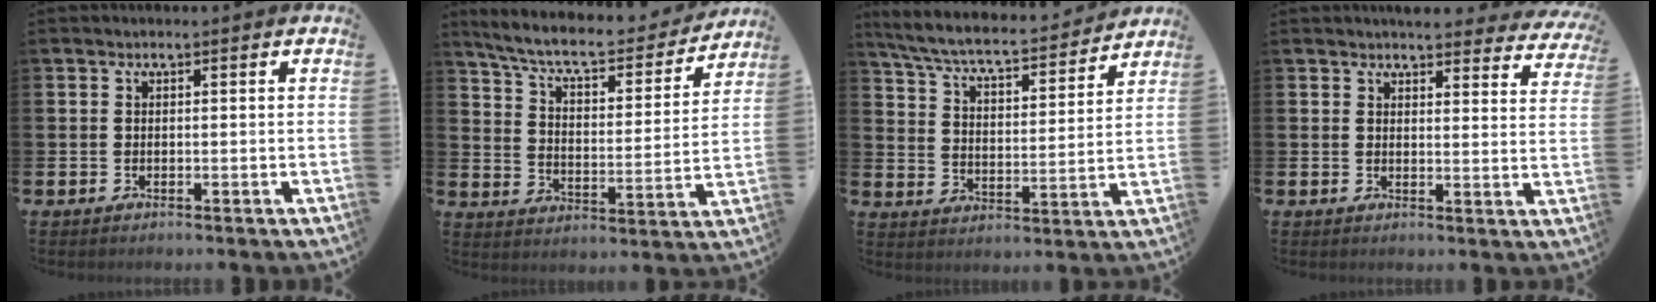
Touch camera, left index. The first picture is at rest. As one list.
[{"total": 8.2, "force": [7.4, 1.6, 3.1], "torque": [-0.093, -0.050, 0.124]}, {"total": 6.7, "force": [6.2, 0.9, 2.4], "torque": [-0.073, -0.050, 0.101]}, {"total": 3.9, "force": [3.8, 0.5, 0.2], "torque": [0.001, -0.027, 0.067]}]